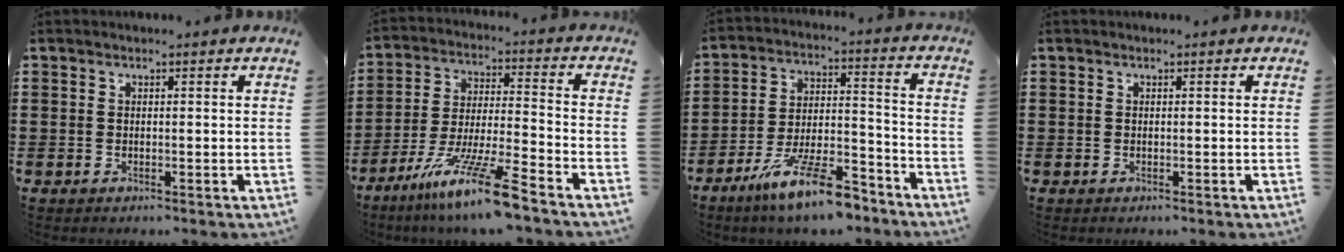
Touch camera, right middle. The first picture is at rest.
{"total": 11.9, "force": [-9.2, 0.0, 7.5], "torque": [-0.142, 0.007, -0.175]}
{"total": 12.4, "force": [-9.5, 2.2, 7.7], "torque": [-0.137, 0.028, -0.176]}
{"total": 0.0}